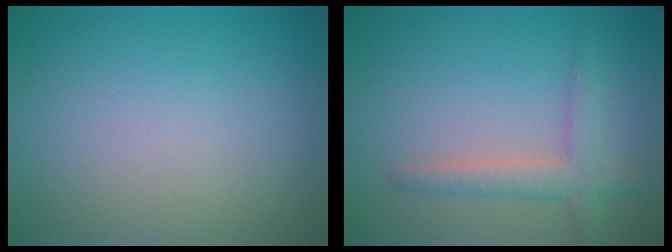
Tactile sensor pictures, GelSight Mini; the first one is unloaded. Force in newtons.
{"total": 2.7, "press": 2.7, "slide": 0.2}